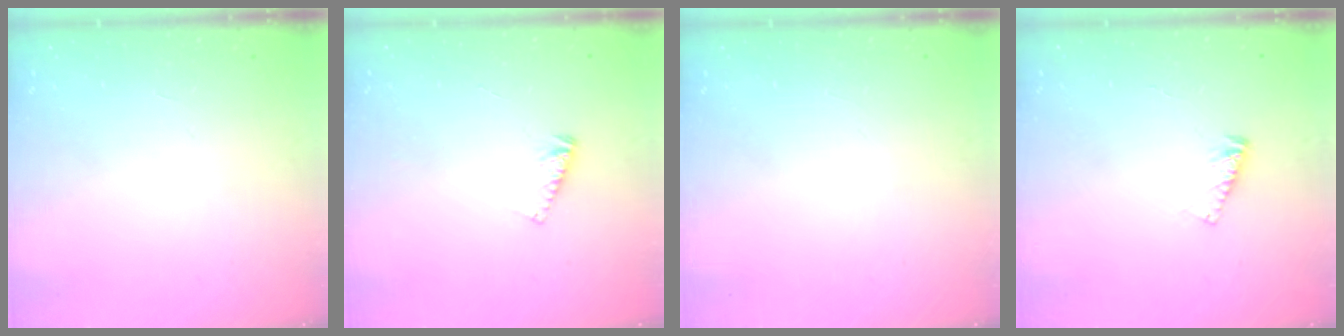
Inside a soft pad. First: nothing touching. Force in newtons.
{"total": 3.6, "press": 3.6, "slide": 0.4}
{"total": 0.0}
{"total": 2.3, "press": 2.3, "slide": 0.2}